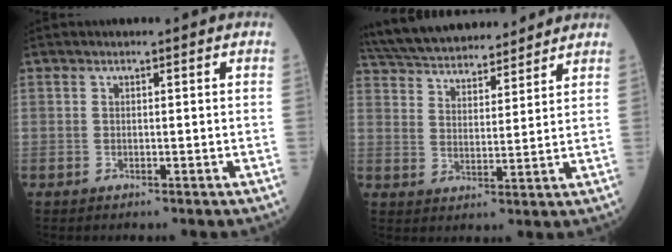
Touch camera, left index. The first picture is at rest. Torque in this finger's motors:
{"motor_torque": [0.07, -1.17, 0.53, 0.06]}